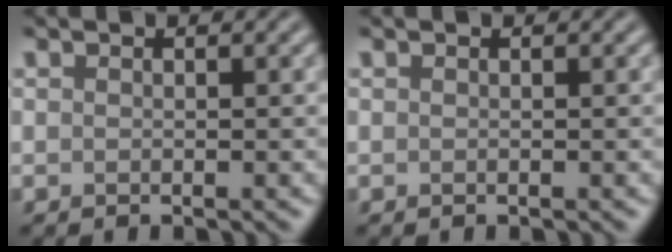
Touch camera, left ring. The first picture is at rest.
{"total": 0.0}